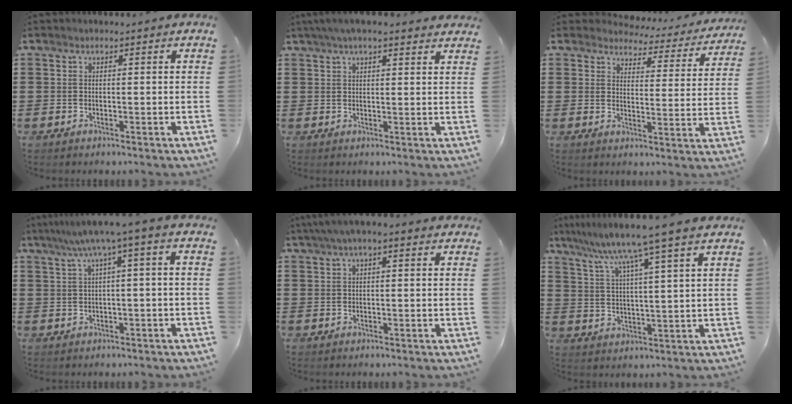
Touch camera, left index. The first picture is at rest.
{"total": 4.2, "force": [3.3, 0.7, 2.6], "torque": [-0.057, 0.005, 0.059]}
{"total": 3.6, "force": [3.5, 0.7, 0.7], "torque": [-0.034, -0.024, 0.057]}
{"total": 5.3, "force": [1.4, -0.3, 5.1], "torque": [-0.097, -0.007, 0.020]}
{"total": 2.6, "force": [1.0, 0.5, 2.4], "torque": [-0.045, 0.004, 0.017]}
{"total": 8.4, "force": [6.6, -1.2, 4.9], "torque": [-0.121, -0.034, 0.105]}